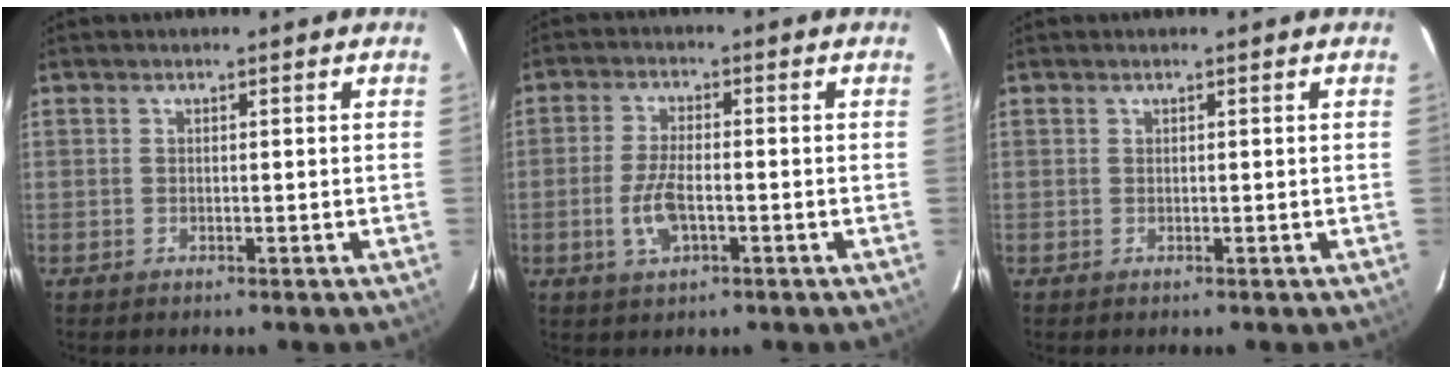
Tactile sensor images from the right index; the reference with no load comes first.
{"total": 6.2, "force": [-1.9, 2.6, 5.3], "torque": [-0.114, -0.002, -0.034]}
{"total": 0.0}